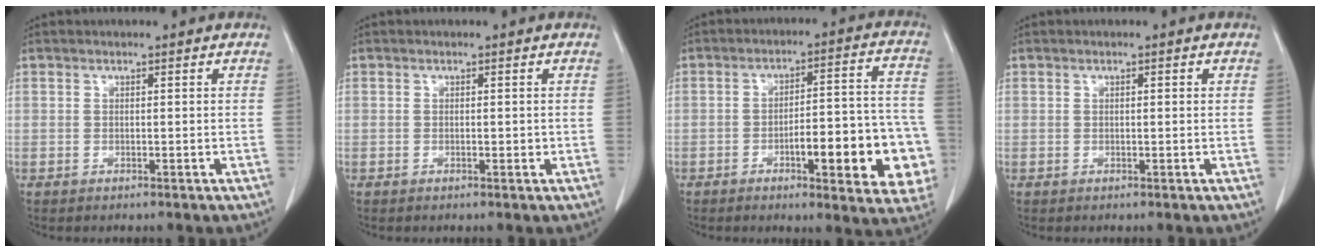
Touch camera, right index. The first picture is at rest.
{"total": 0.8, "force": [-0.1, 0.4, 0.7], "torque": [-0.013, -0.001, 0.000]}
{"total": 16.7, "force": [-5.2, 4.2, 15.3], "torque": [-0.134, 0.033, -0.055]}
{"total": 0.6, "force": [0.2, 0.1, 0.6], "torque": [-0.012, 0.001, 0.003]}